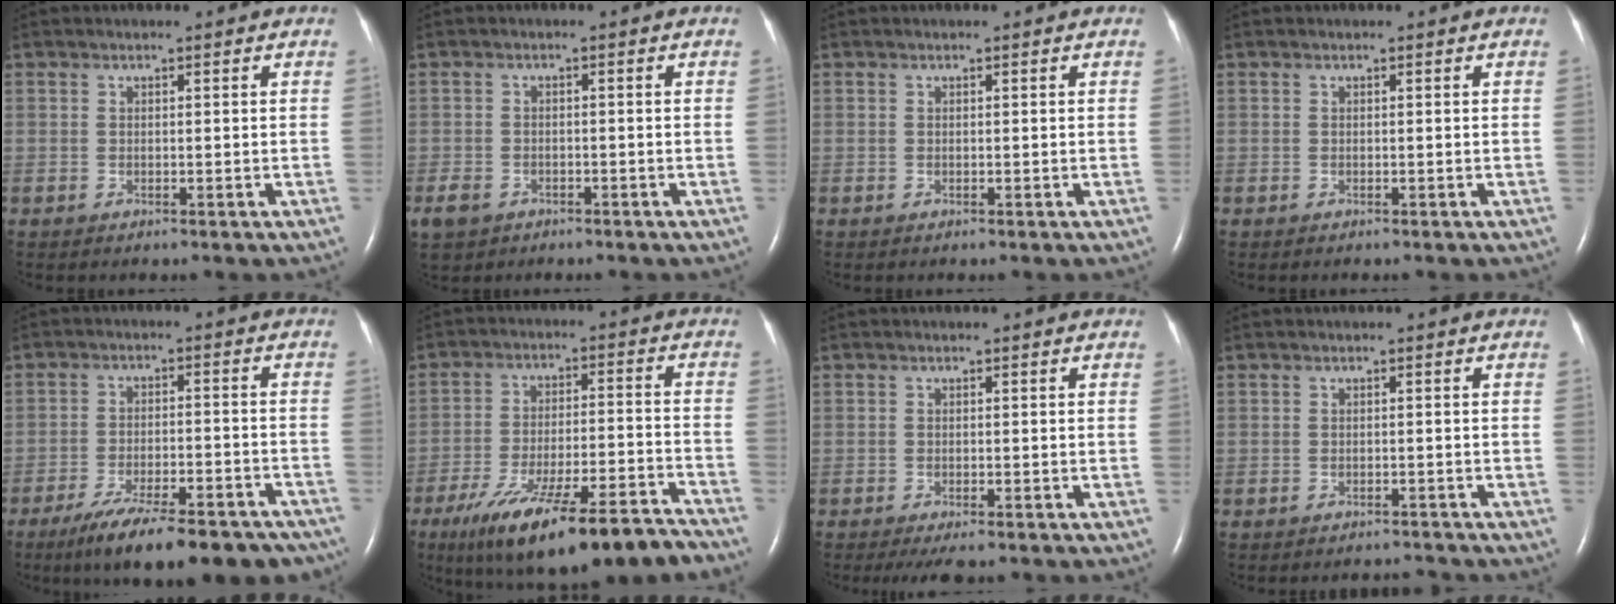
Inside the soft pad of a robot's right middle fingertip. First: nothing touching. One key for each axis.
{"total": 4.6, "fx": -2.9, "fy": 3.1, "fz": 1.5, "tx": -0.034, "ty": -0.001, "tz": -0.046}
{"total": 0.0}
{"total": 0.0}
{"total": 19.9, "fx": -16.1, "fy": 4.8, "fz": 10.7, "tx": -0.123, "ty": -0.003, "tz": -0.223}
{"total": 20.7, "fx": -15.7, "fy": 3.1, "fz": 13.2, "tx": -0.175, "ty": -0.003, "tz": -0.243}
{"total": 4.1, "fx": -3.2, "fy": 0.9, "fz": 2.4, "tx": -0.033, "ty": -0.010, "tz": -0.046}
{"total": 1.8, "fx": -1.8, "fy": -0.1, "fz": -0.2, "tx": 0.003, "ty": -0.008, "tz": -0.021}